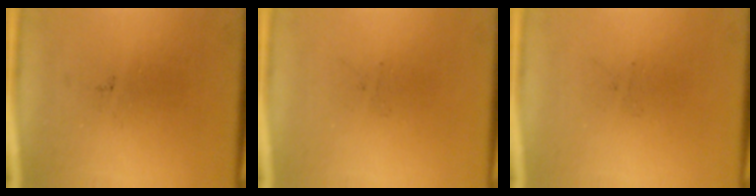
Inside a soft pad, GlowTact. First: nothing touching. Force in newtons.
{"total": 0.0}
{"total": 0.0}